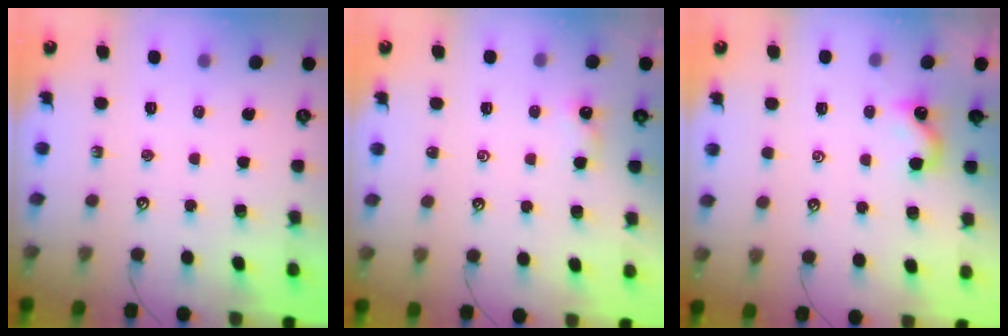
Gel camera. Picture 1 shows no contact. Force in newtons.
{"total": 1.0, "press": 0.9, "slide": 0.4}
{"total": 1.3, "press": 1.2, "slide": 0.4}